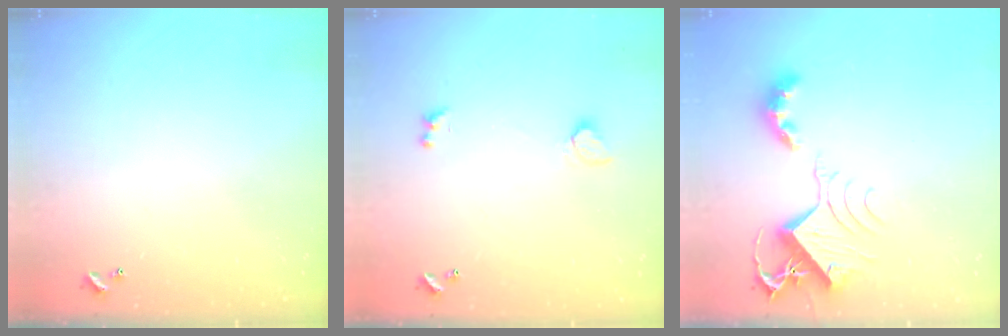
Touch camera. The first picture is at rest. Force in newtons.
{"total": 1.3, "press": 1.2, "slide": 0.4}
{"total": 9.4, "press": 9.4, "slide": 1.1}